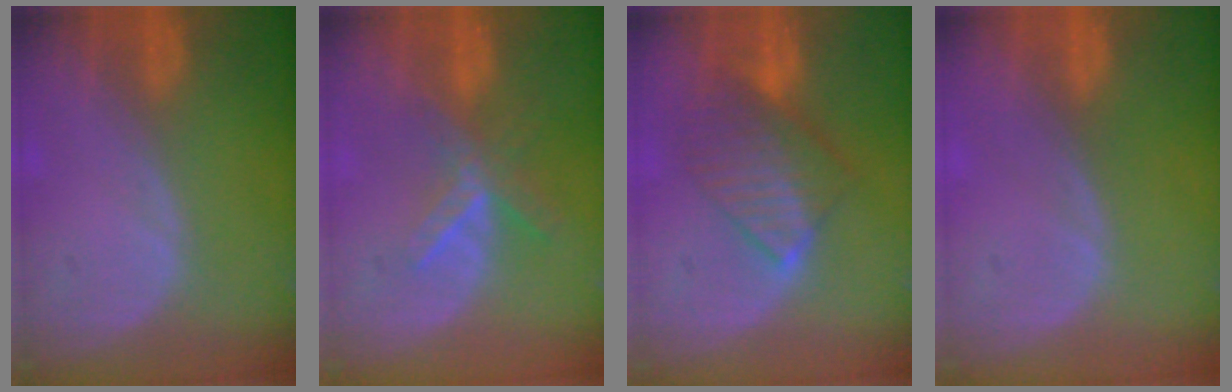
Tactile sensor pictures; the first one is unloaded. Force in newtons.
{"total": 5.8, "press": 5.0, "slide": 2.9}
{"total": 7.7, "press": 7.2, "slide": 2.8}
{"total": 0.0}